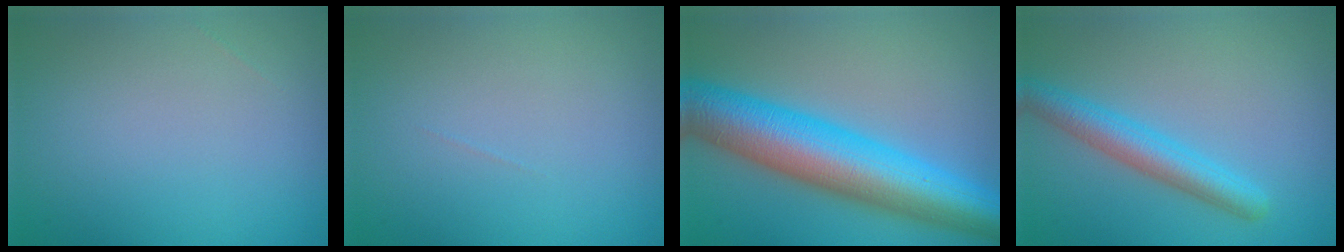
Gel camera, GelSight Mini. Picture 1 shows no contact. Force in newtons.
{"total": 0.0}
{"total": 11.6, "press": 11.6, "slide": 0.1}
{"total": 3.8, "press": 3.8, "slide": 0.1}